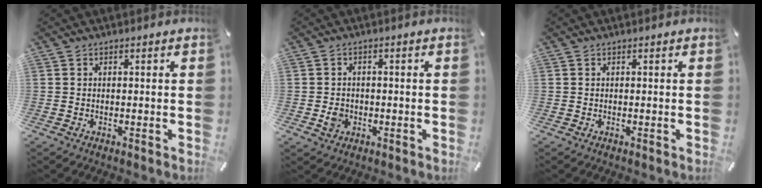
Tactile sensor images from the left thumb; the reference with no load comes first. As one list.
[{"total": 3.5, "force": [-0.8, 3.0, 1.6], "torque": [-0.025, -0.001, -0.017]}, {"total": 0.0}]